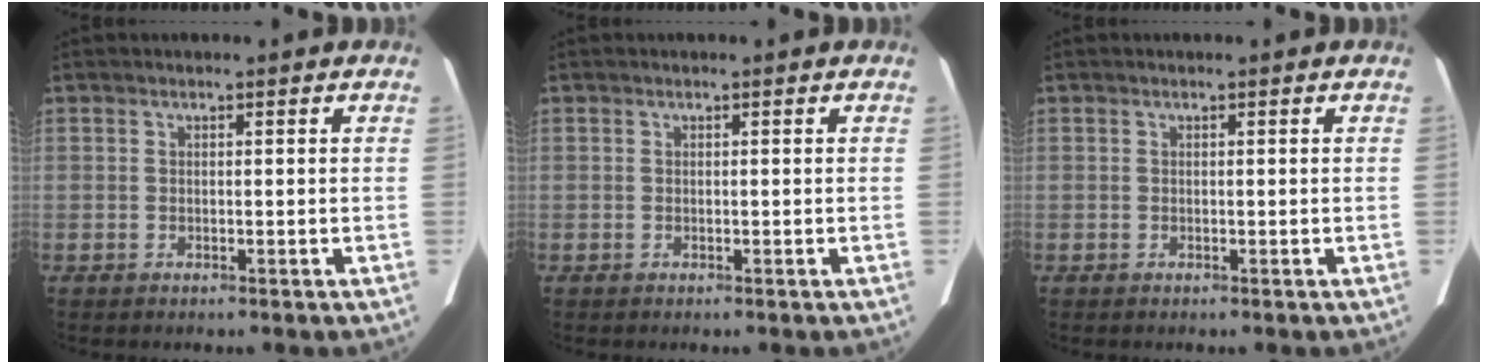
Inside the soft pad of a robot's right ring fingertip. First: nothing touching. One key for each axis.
{"total": 0.0}
{"total": 0.0}